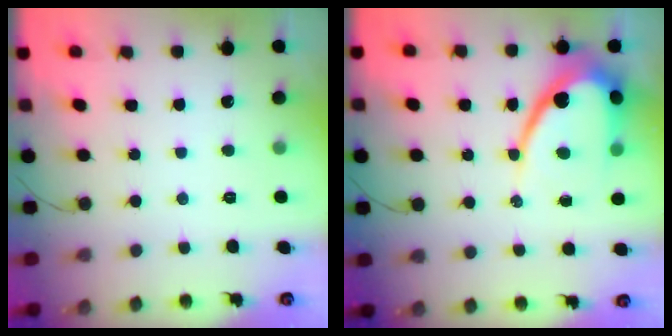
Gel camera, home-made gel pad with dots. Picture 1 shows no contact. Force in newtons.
{"total": 12.3, "press": 12.3, "slide": 1.0}